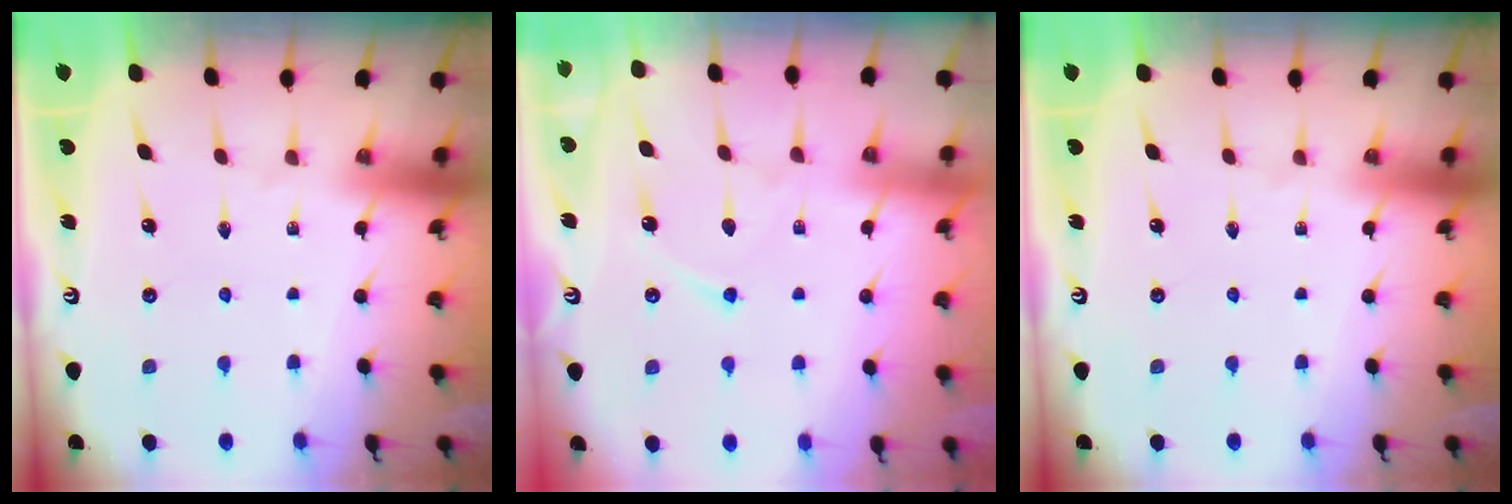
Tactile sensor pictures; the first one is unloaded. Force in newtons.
{"total": 8.7, "press": 8.6, "slide": 0.9}
{"total": 0.0}